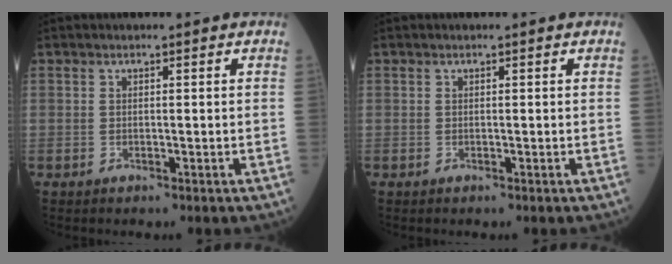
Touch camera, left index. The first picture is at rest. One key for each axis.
{"total": 0.0}